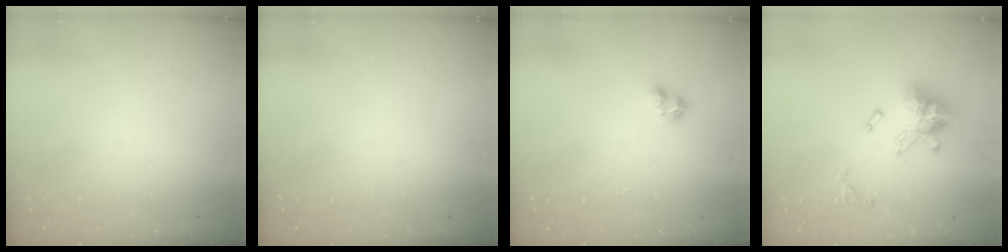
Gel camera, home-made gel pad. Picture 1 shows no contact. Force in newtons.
{"total": 0.0}
{"total": 2.1, "press": 2.0, "slide": 0.8}
{"total": 15.2, "press": 15.1, "slide": 1.7}